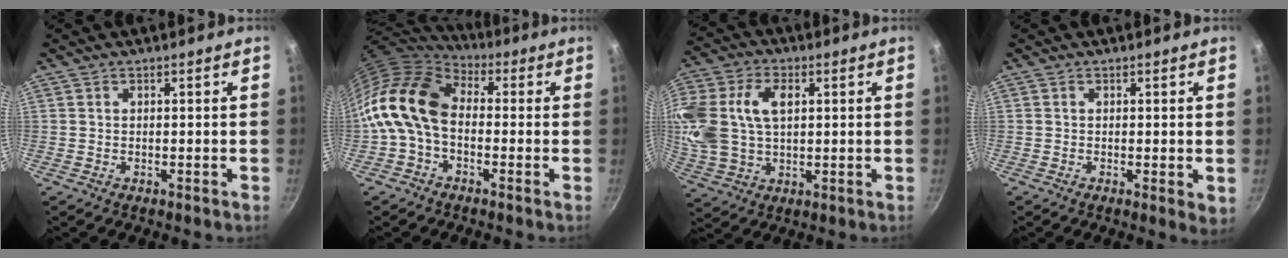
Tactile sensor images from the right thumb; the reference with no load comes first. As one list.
[{"total": 15.4, "force": [-0.9, 10.5, 11.3], "torque": [-0.209, 0.032, -0.037]}, {"total": 16.6, "force": [3.4, 11.4, 11.6], "torque": [-0.261, 0.016, 0.065]}, {"total": 2.4, "force": [-0.1, 0.8, 2.3], "torque": [-0.029, -0.009, -0.003]}]